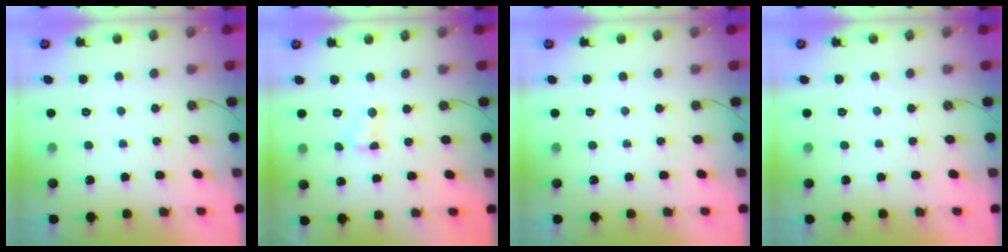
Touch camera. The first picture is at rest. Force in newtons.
{"total": 4.0, "press": 4.0, "slide": 0.4}
{"total": 0.0}
{"total": 0.0}